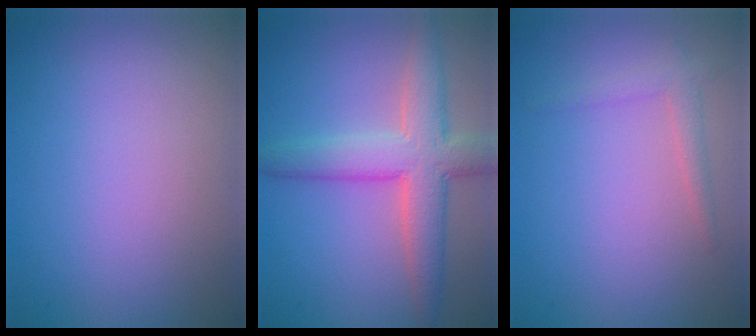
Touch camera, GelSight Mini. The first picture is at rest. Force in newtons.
{"total": 6.2, "press": 6.2, "slide": 0.5}
{"total": 1.5, "press": 1.4, "slide": 0.1}